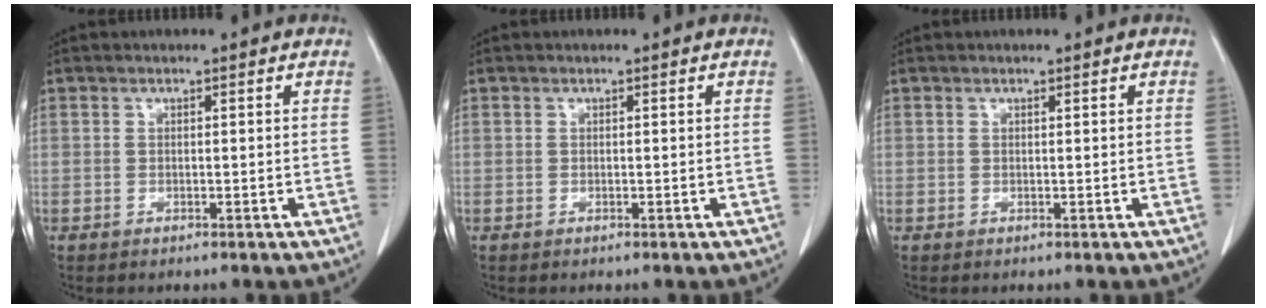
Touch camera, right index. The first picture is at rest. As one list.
[{"total": 0.0}, {"total": 0.0}]